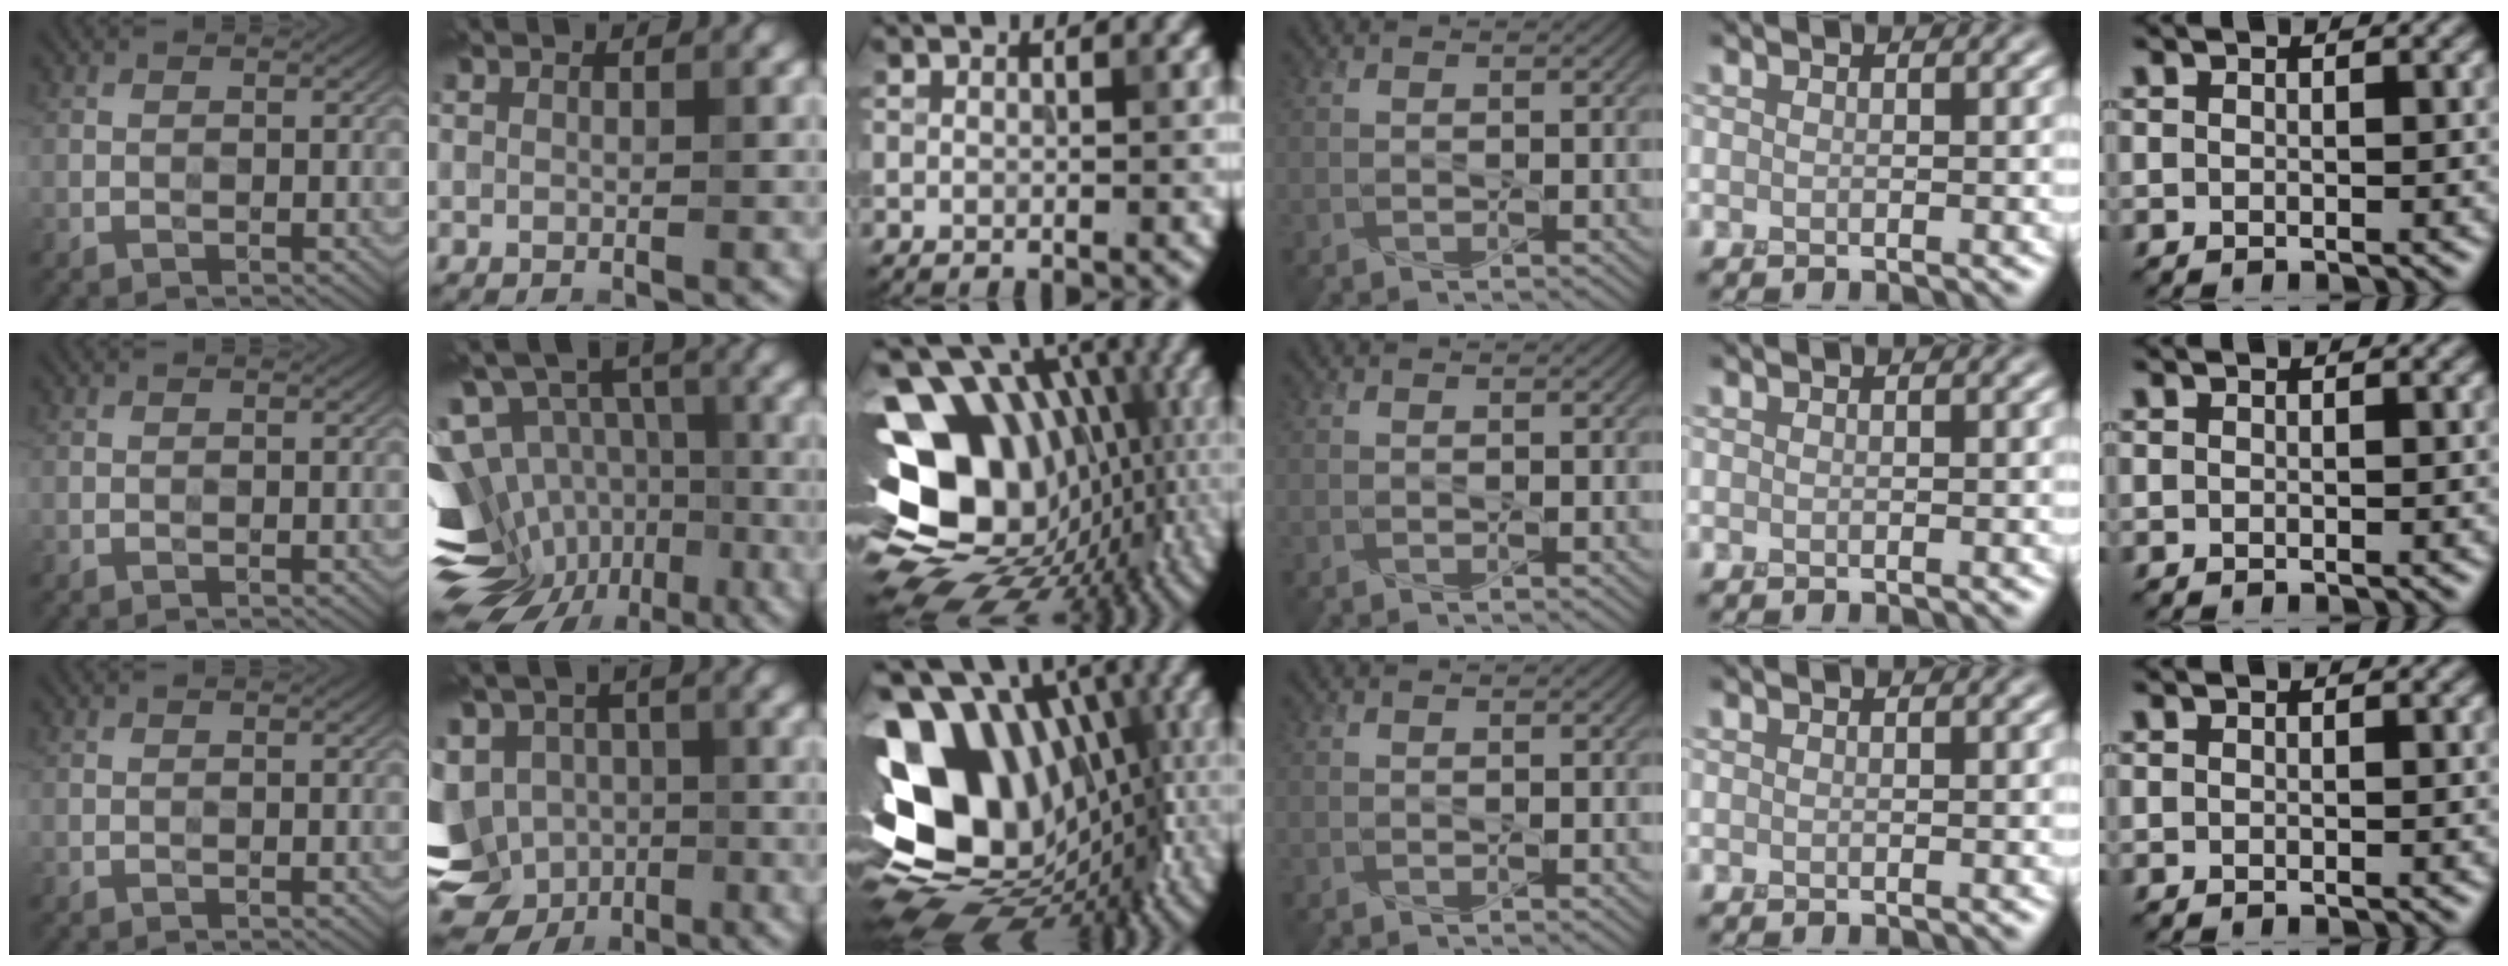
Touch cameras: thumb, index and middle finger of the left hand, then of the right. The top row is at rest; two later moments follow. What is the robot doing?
{"motion": "press", "object": "stapler"}